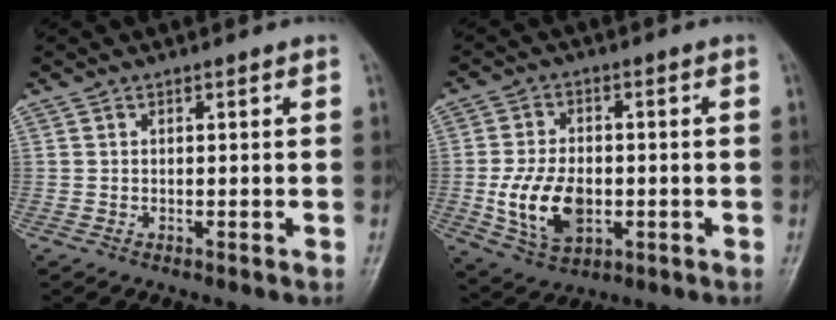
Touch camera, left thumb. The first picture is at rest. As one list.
[{"total": 11.5, "force": [-1.9, 7.5, 8.5], "torque": [-0.141, -0.002, -0.026]}]